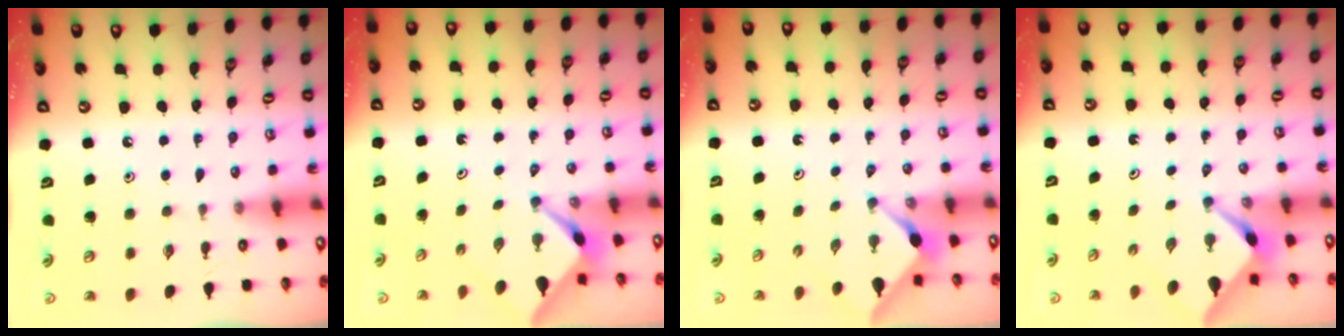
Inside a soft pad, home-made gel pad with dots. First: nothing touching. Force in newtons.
{"total": 2.7, "press": 2.7, "slide": 0.2}
{"total": 2.9, "press": 2.9, "slide": 0.3}
{"total": 2.4, "press": 2.3, "slide": 0.3}